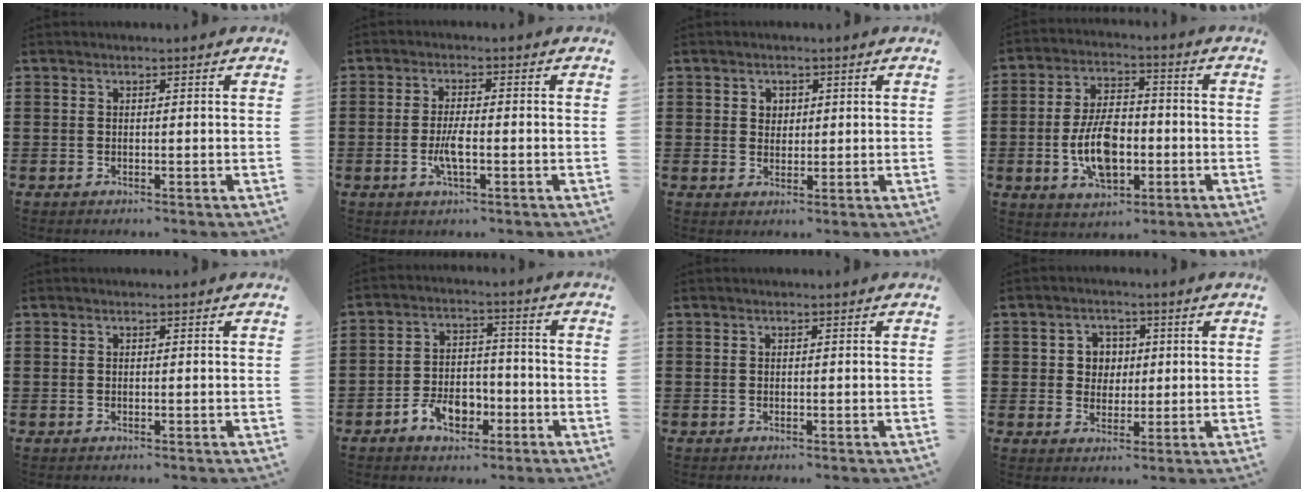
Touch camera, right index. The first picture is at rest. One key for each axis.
{"total": 3.8, "fx": -1.1, "fy": 0.9, "fz": 3.5, "tx": -0.073, "ty": -0.003, "tz": -0.023}
{"total": 1.8, "fx": 0.7, "fy": 1.6, "fz": 0.5, "tx": -0.014, "ty": 0.010, "tz": 0.012}
{"total": 9.5, "fx": -2.1, "fy": 5.1, "fz": 7.7, "tx": -0.157, "ty": 0.003, "tz": -0.043}
{"total": 0.0}
{"total": 6.6, "fx": -3.3, "fy": 4.3, "fz": 3.7, "tx": -0.066, "ty": 0.010, "tz": -0.064}
{"total": 0.0}
{"total": 4.0, "fx": 0.6, "fy": 3.7, "fz": 1.3, "tx": -0.042, "ty": 0.013, "tz": 0.007}